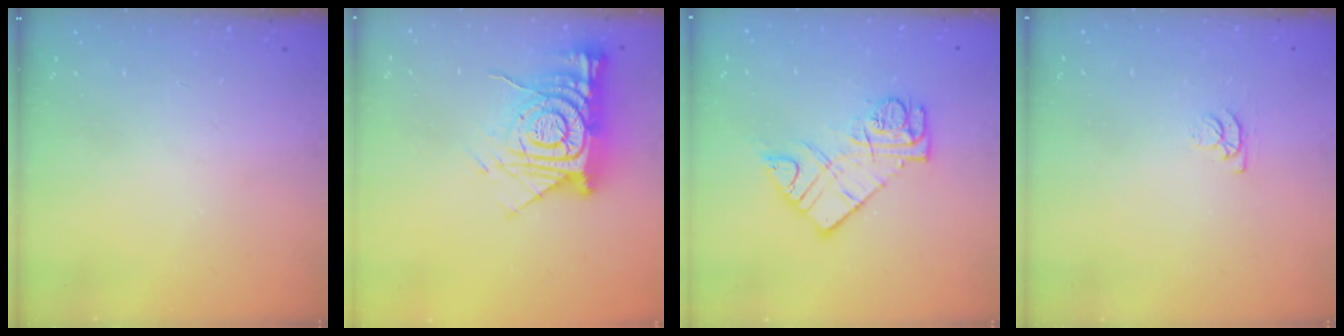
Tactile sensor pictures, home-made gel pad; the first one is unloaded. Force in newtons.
{"total": 16.1, "press": 16.0, "slide": 1.6}
{"total": 12.0, "press": 11.9, "slide": 1.1}
{"total": 4.3, "press": 4.2, "slide": 0.5}